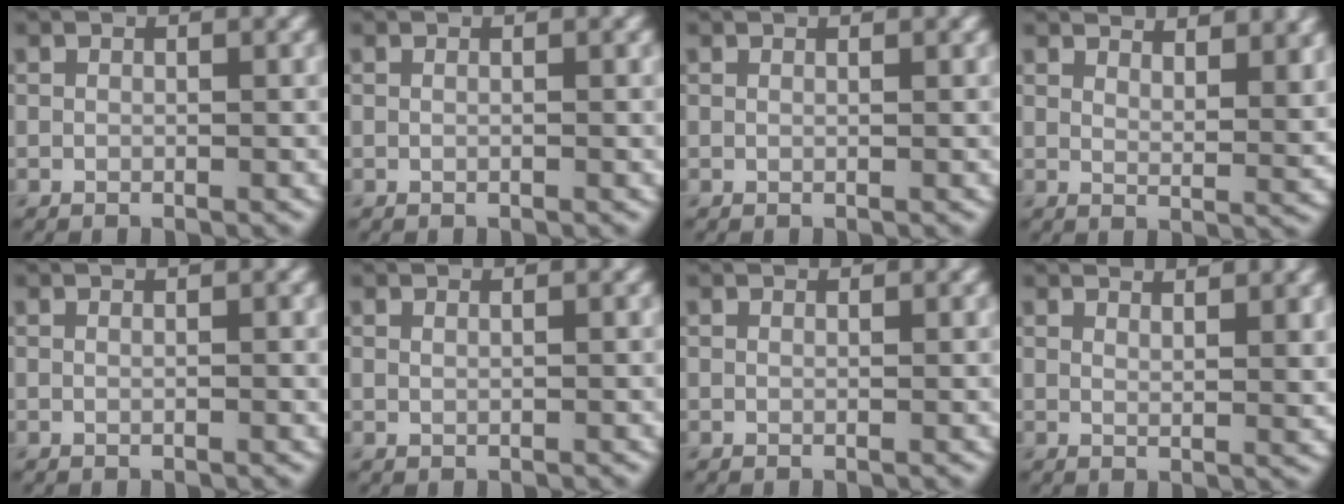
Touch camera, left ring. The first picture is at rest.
{"total": 0.7, "force": [0.2, 0.3, 0.6], "torque": [-0.006, -0.004, -0.004]}
{"total": 0.8, "force": [0.6, 0.3, 0.5], "torque": [-0.003, 0.000, 0.002]}
{"total": 6.5, "force": [5.3, 1.7, 3.4], "torque": [-0.044, 0.007, 0.063]}
{"total": 1.1, "force": [0.5, 0.4, 0.9], "torque": [-0.007, -0.003, 0.000]}
{"total": 0.8, "force": [0.7, 0.2, 0.4], "torque": [-0.008, -0.003, 0.005]}
{"total": 0.7, "force": [0.7, 0.1, 0.1], "torque": [-0.004, -0.002, 0.008]}
{"total": 3.7, "force": [2.9, 0.8, 2.2], "torque": [-0.023, 0.009, 0.033]}